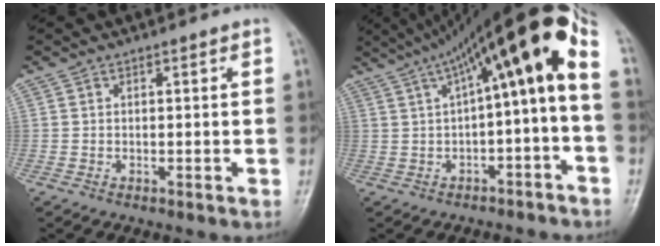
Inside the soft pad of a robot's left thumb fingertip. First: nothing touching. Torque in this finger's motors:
{"motor_torque": [0.50, 0.73, 2.45, -0.32, 0.36]}